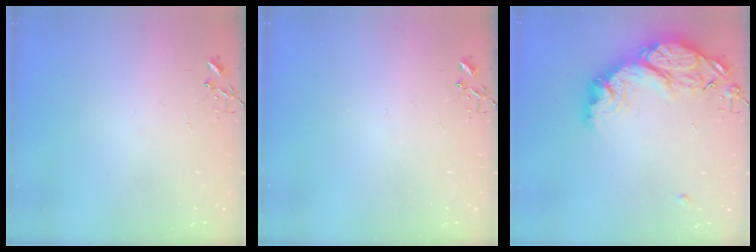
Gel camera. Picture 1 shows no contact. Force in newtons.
{"total": 0.0}
{"total": 20.5, "press": 20.5, "slide": 1.5}